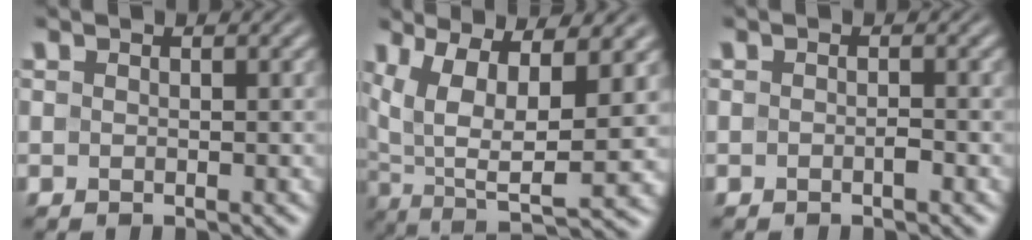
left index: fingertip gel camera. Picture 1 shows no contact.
{"total": 11.3, "force": [3.4, 4.5, 9.9], "torque": [-0.182, -0.007, 0.075]}
{"total": 0.8, "force": [-0.4, 0.2, 0.6], "torque": [-0.011, 0.002, -0.007]}